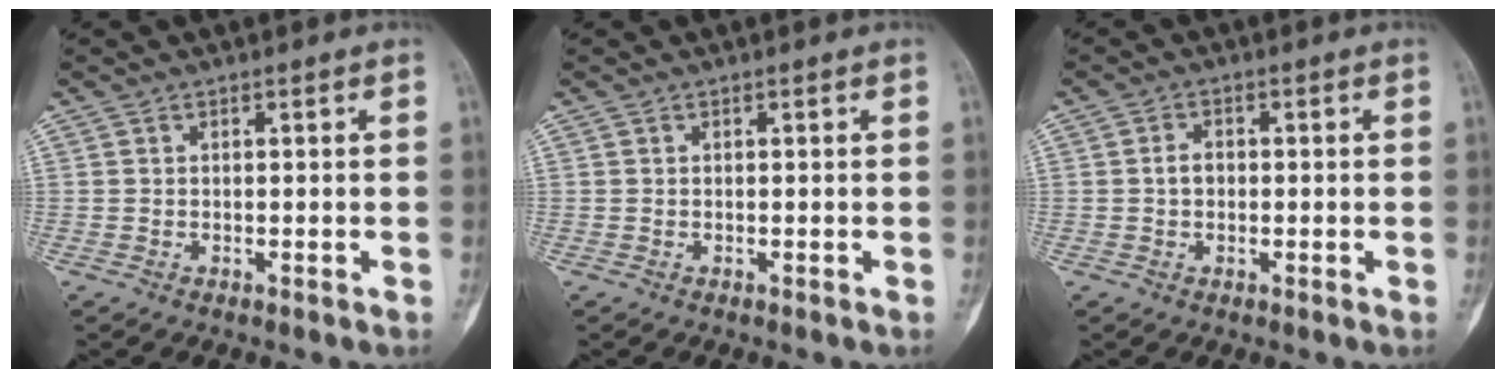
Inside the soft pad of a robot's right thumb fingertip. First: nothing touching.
{"total": 0.0}
{"total": 2.6, "force": [-0.1, 1.9, 1.7], "torque": [-0.027, 0.009, -0.003]}